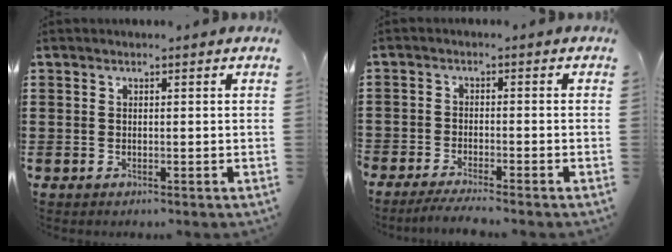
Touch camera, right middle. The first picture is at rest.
{"total": 2.9, "force": [-2.8, 0.0, 0.6], "torque": [-0.019, -0.002, -0.061]}